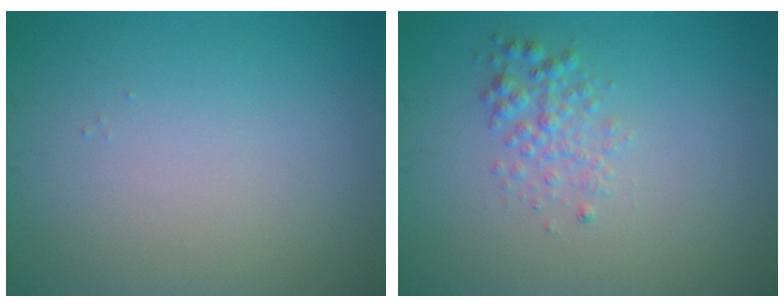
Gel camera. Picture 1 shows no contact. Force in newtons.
{"total": 1.9, "press": 1.9, "slide": 0.0}